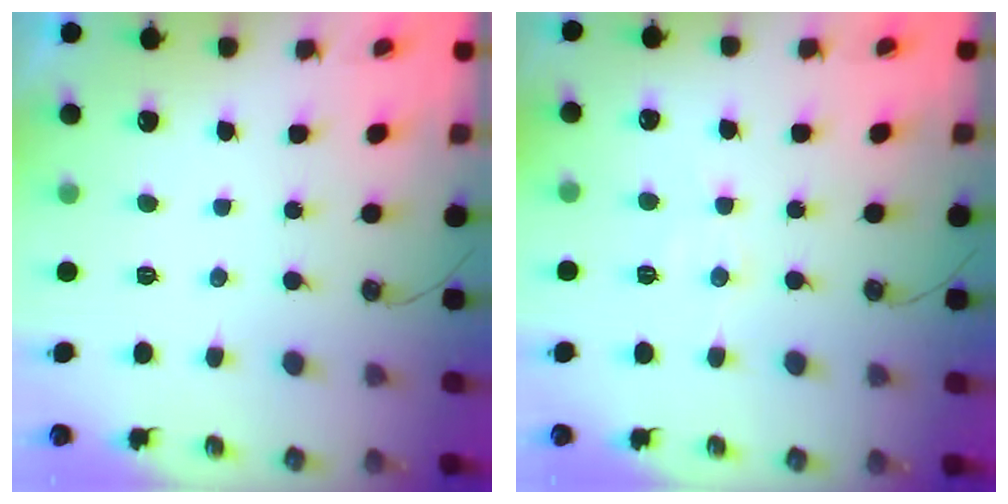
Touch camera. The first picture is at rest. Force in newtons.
{"total": 6.1, "press": 6.1, "slide": 0.4}